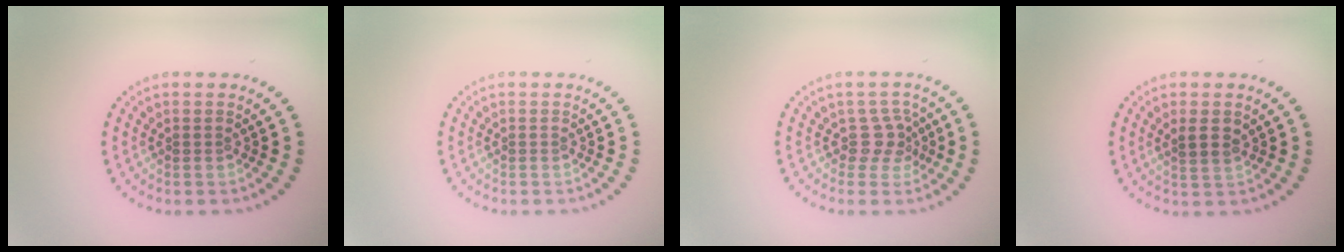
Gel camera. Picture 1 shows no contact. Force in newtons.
{"total": 0.0}
{"total": 2.3, "press": 1.6, "slide": 1.5}
{"total": 1.5, "press": 1.4, "slide": 0.7}